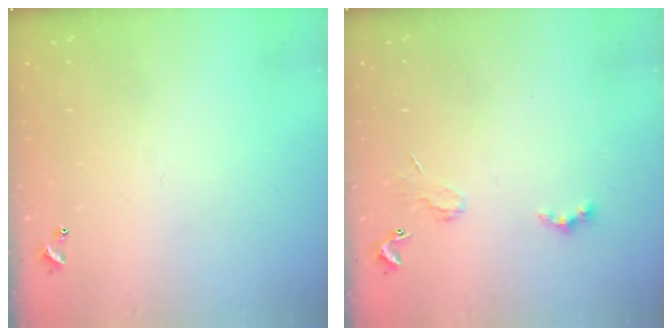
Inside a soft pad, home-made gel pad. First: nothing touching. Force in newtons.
{"total": 2.0, "press": 1.9, "slide": 0.4}